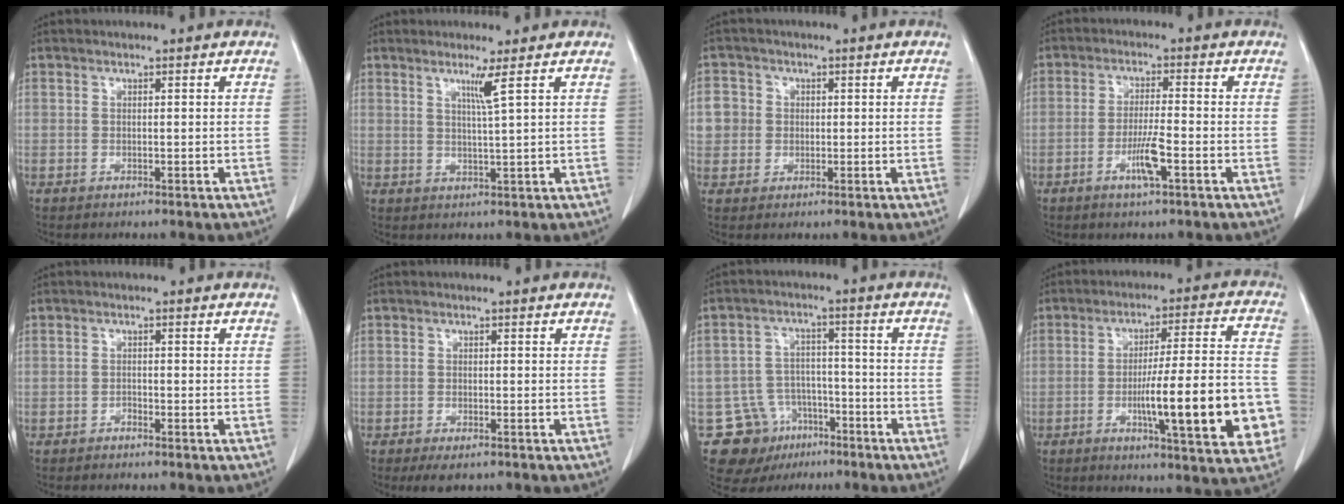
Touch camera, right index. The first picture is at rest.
{"total": 2.9, "force": [1.5, -1.1, 2.2], "torque": [-0.041, -0.012, 0.032]}
{"total": 4.5, "force": [0.5, 4.4, 0.7], "torque": [-0.005, 0.011, 0.009]}
{"total": 5.0, "force": [-2.2, 0.2, 4.6], "torque": [-0.086, -0.006, -0.042]}
{"total": 0.7, "force": [-0.6, 0.1, 0.3], "torque": [-0.004, 0.001, -0.012]}
{"total": 2.8, "force": [-1.9, 0.9, 1.8], "torque": [-0.030, -0.005, -0.024]}
{"total": 11.8, "force": [-6.7, 9.2, 2.8], "torque": [-0.057, 0.038, -0.095]}
{"total": 17.9, "force": [-4.7, 2.3, 17.2], "torque": [-0.212, 0.013, -0.060]}